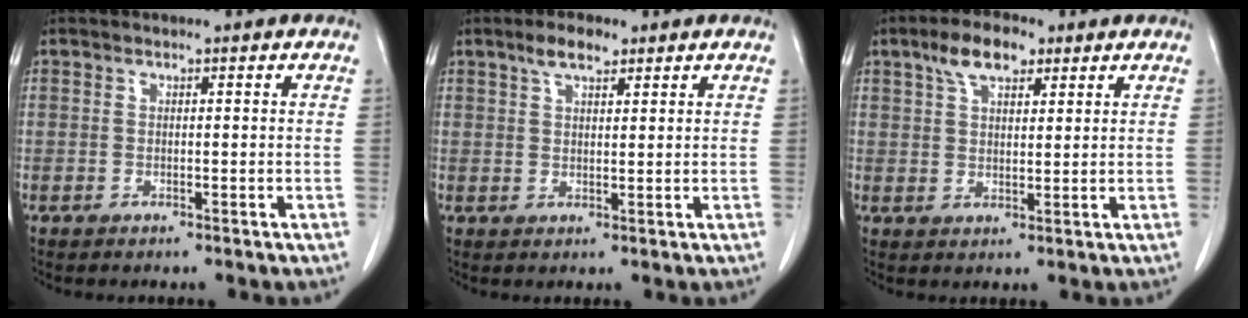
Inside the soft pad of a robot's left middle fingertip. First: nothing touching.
{"total": 3.8, "force": [2.6, 1.4, 2.4], "torque": [-0.049, 0.008, 0.047]}
{"total": 6.3, "force": [3.8, 2.7, 4.3], "torque": [-0.084, 0.017, 0.068]}